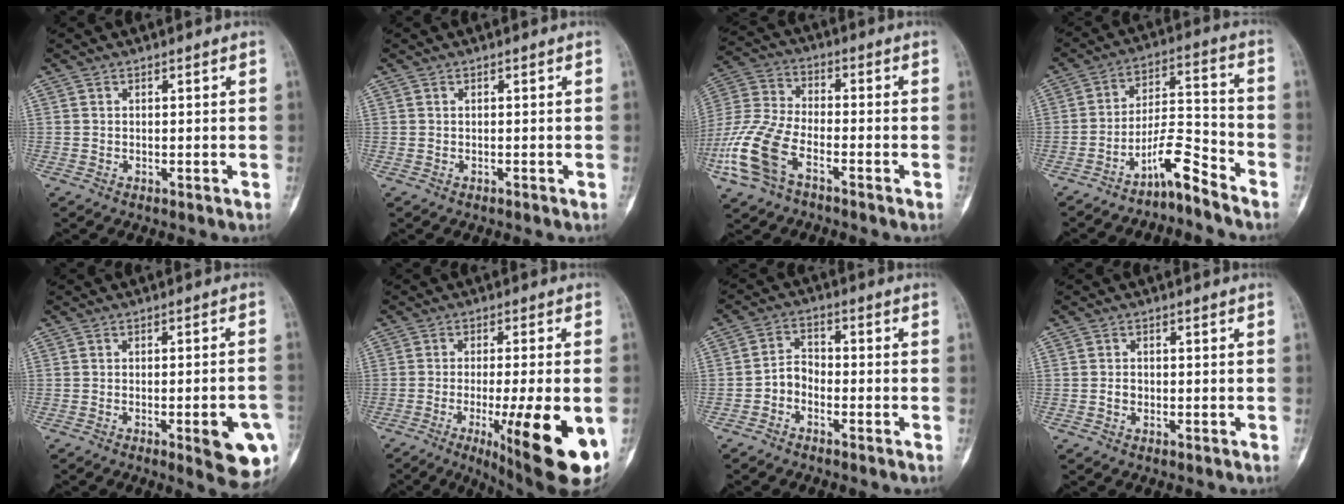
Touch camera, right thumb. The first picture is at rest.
{"total": 0.0}
{"total": 13.6, "force": [-6.3, 7.1, 9.8], "torque": [-0.221, 0.022, -0.129]}
{"total": 7.9, "force": [-6.3, 1.4, 4.5], "torque": [-0.075, 0.083, -0.114]}
{"total": 10.5, "force": [-3.6, 2.5, 9.5], "torque": [-0.103, 0.007, -0.038]}
{"total": 18.8, "force": [-6.1, 3.5, 17.4], "torque": [-0.197, -0.015, -0.073]}
{"total": 4.0, "force": [-2.0, 2.8, 2.0], "torque": [-0.022, 0.025, -0.048]}
{"total": 1.5, "force": [-0.4, 1.2, 0.9], "torque": [-0.012, 0.006, -0.007]}